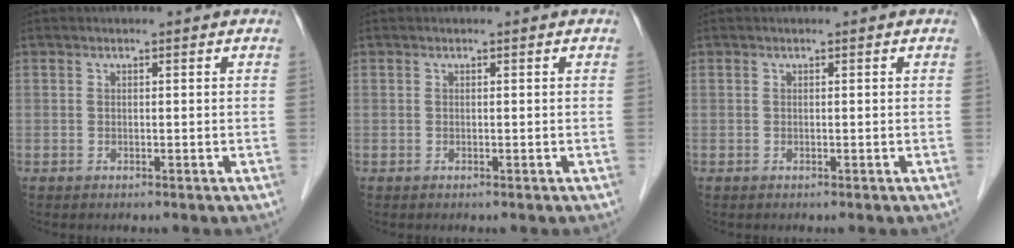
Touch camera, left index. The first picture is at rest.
{"total": 0.0}
{"total": 0.0}